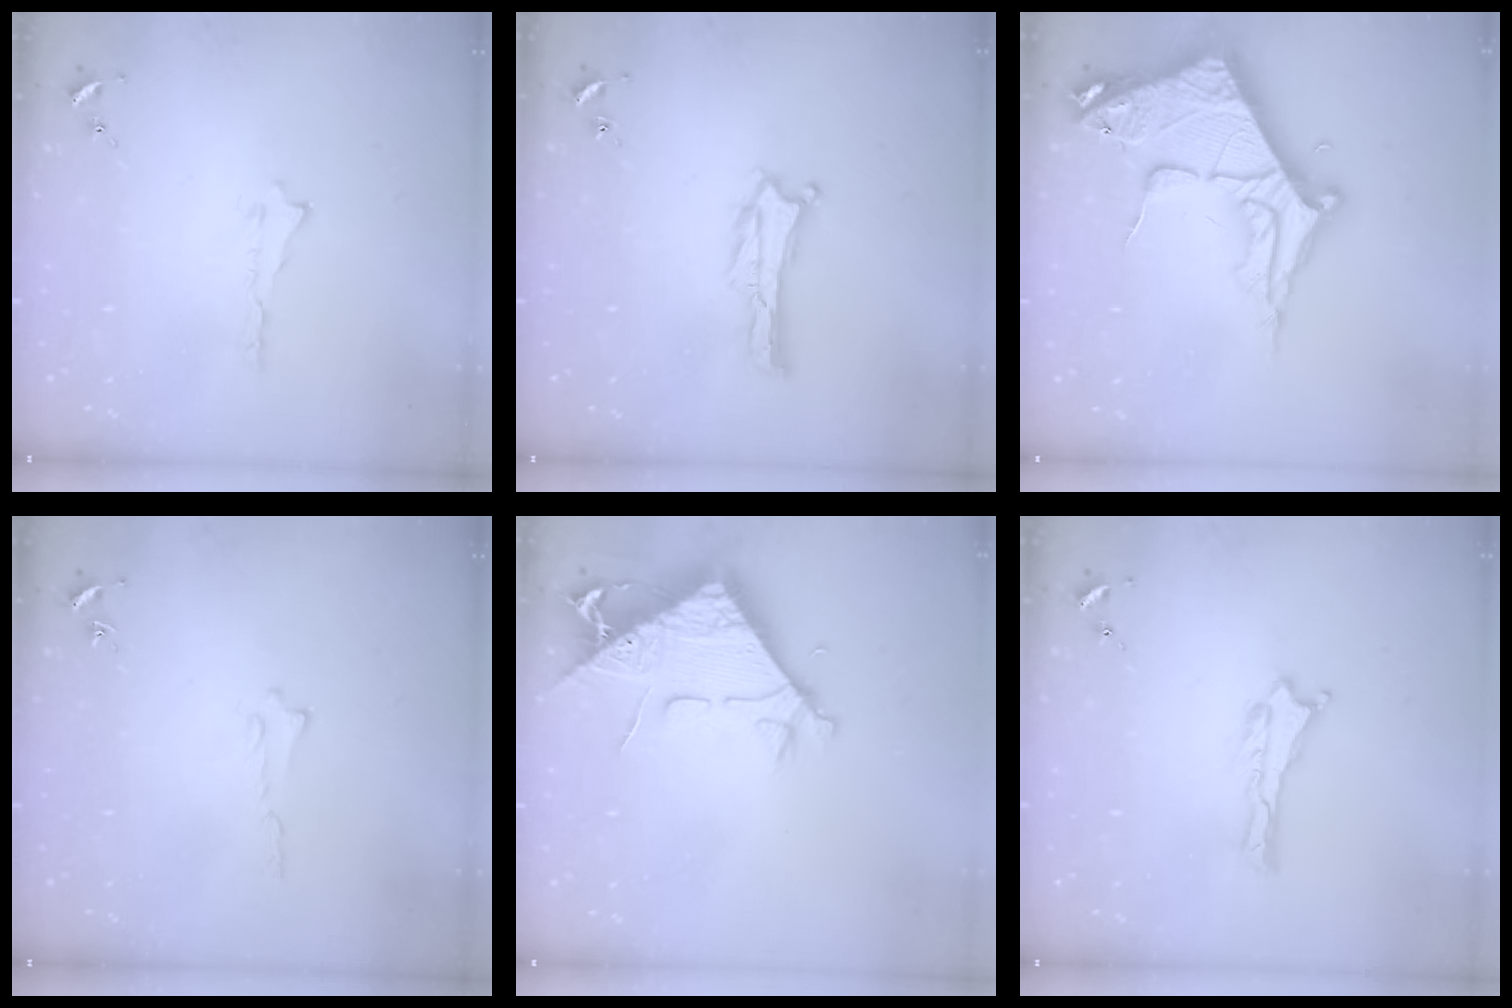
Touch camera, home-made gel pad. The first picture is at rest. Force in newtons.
{"total": 0.0}
{"total": 10.6, "press": 10.5, "slide": 1.3}
{"total": 0.0}
{"total": 8.7, "press": 8.6, "slide": 1.0}
{"total": 0.0}